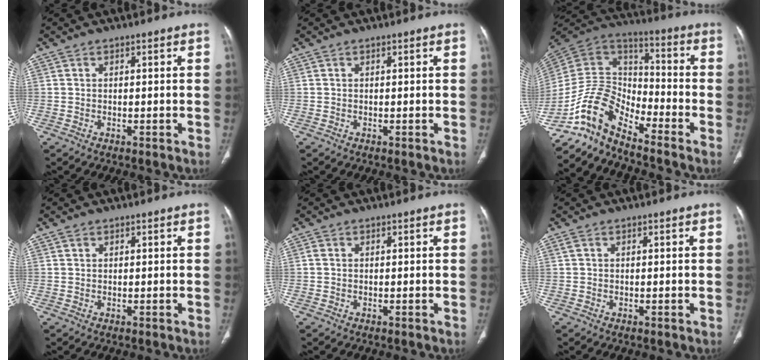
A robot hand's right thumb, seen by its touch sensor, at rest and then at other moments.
{"total": 0.0}
{"total": 11.0, "force": [-9.3, 3.8, 4.4], "torque": [-0.080, 0.093, -0.191]}
{"total": 0.7, "force": [0.5, 0.5, 0.2], "torque": [0.000, -0.002, 0.008]}
{"total": 0.7, "force": [0.1, 0.5, 0.5], "torque": [-0.009, 0.004, 0.003]}
{"total": 0.9, "force": [0.5, 0.5, 0.6], "torque": [-0.016, 0.008, 0.011]}